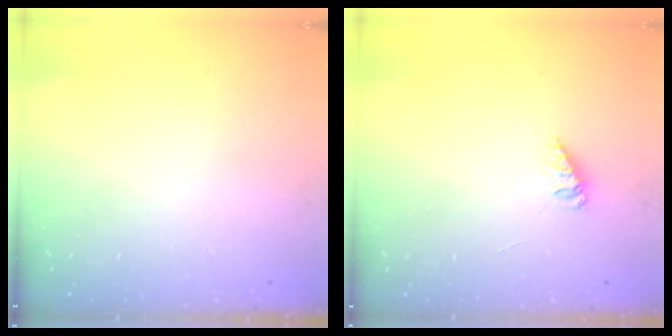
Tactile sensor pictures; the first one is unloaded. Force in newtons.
{"total": 2.2, "press": 2.2, "slide": 0.3}